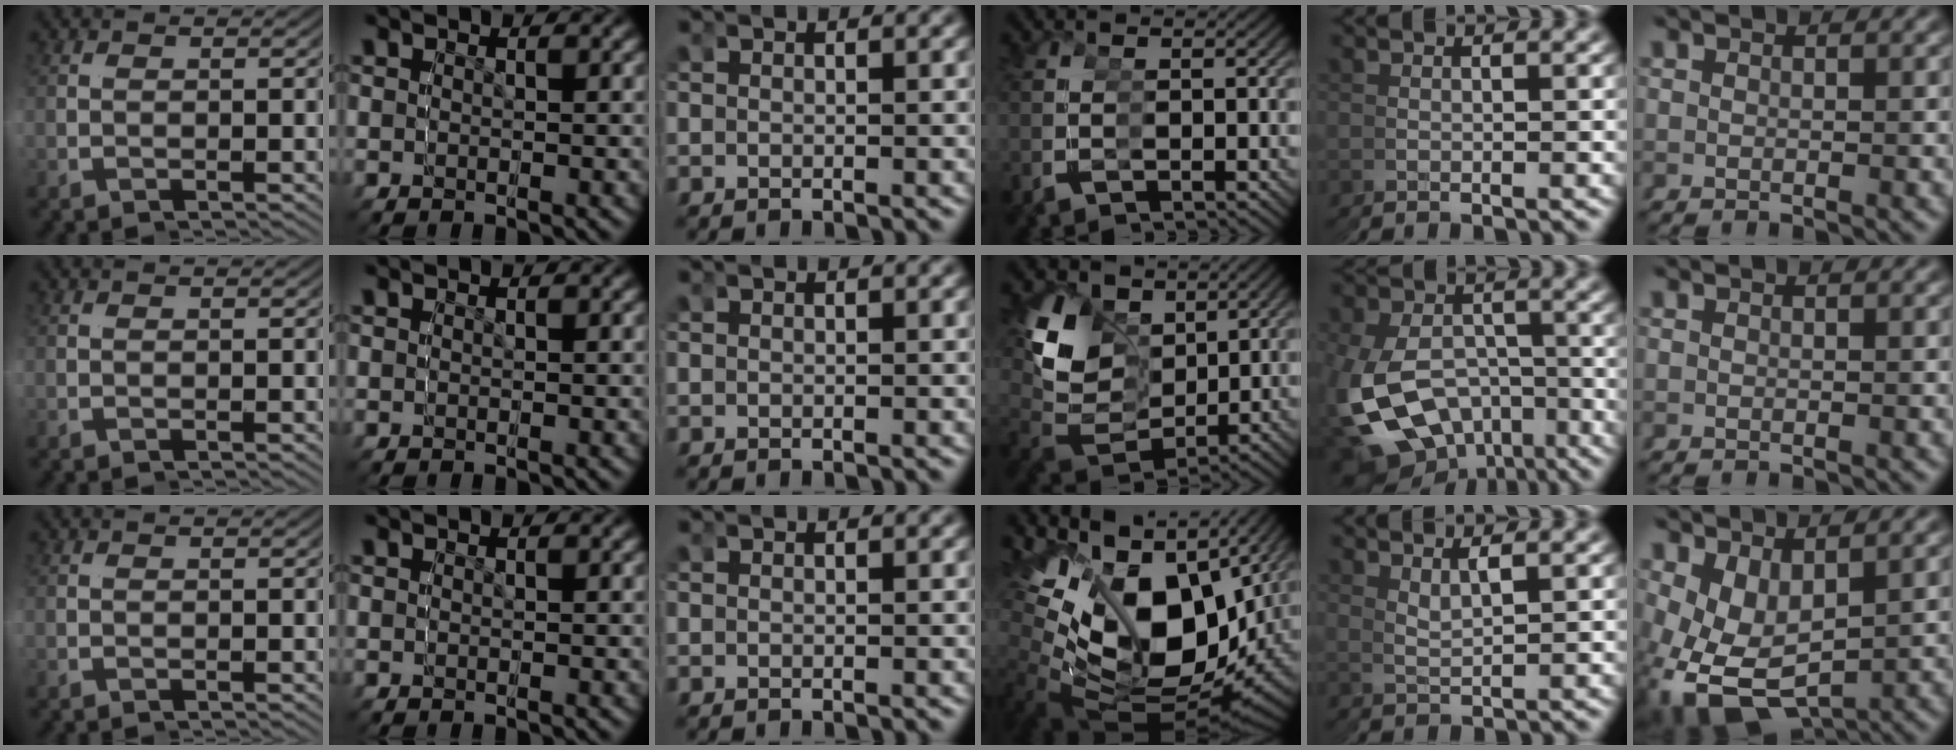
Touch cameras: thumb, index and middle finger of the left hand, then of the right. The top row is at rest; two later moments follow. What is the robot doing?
{"motion": "grasp_and_lifting", "object": "glasses"}